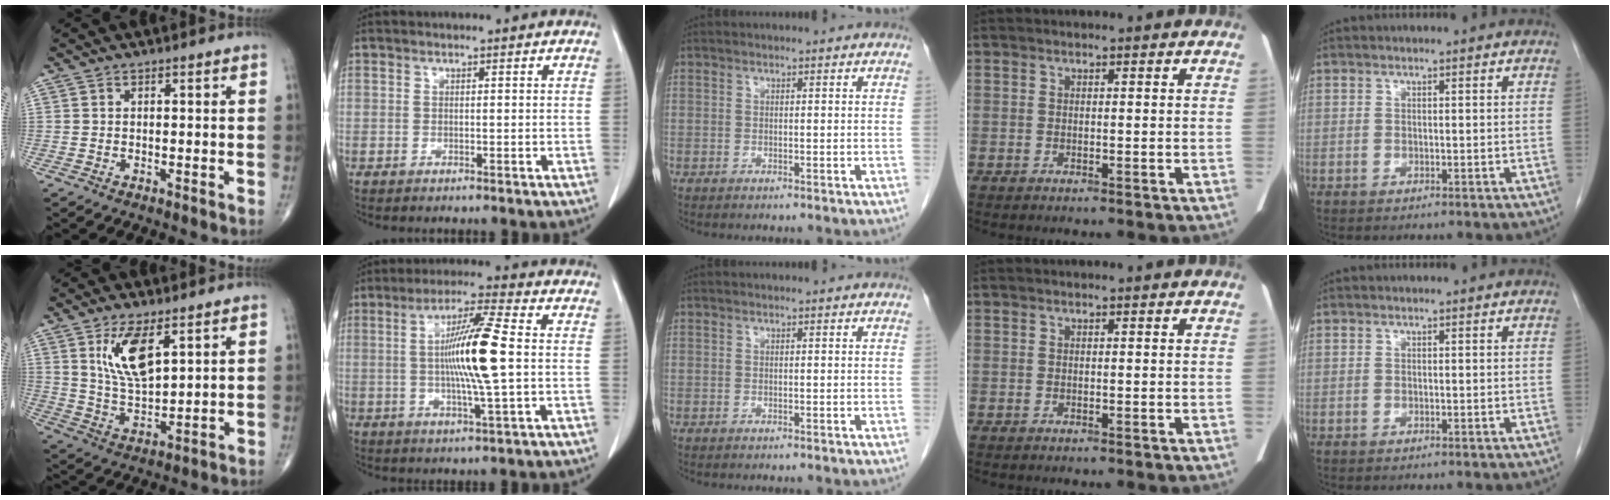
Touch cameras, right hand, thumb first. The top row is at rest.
{"thumb": {"total": 10.5, "force": [4.6, 4.3, 8.3], "torque": [-0.146, -0.027, 0.098]}, "index": {"total": 11.5, "force": [0.2, -0.2, 11.5], "torque": [-0.214, -0.002, 0.001]}}